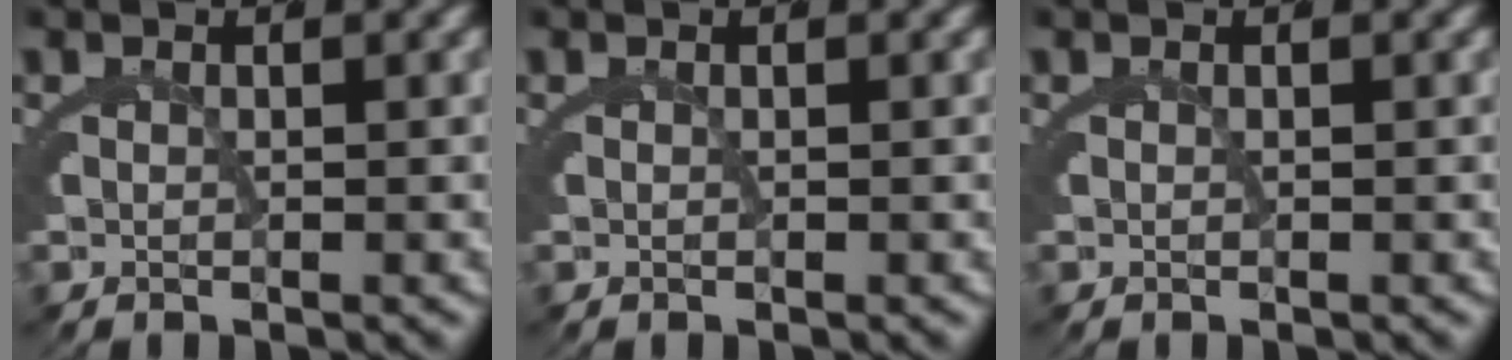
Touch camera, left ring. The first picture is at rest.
{"total": 0.0}
{"total": 0.0}